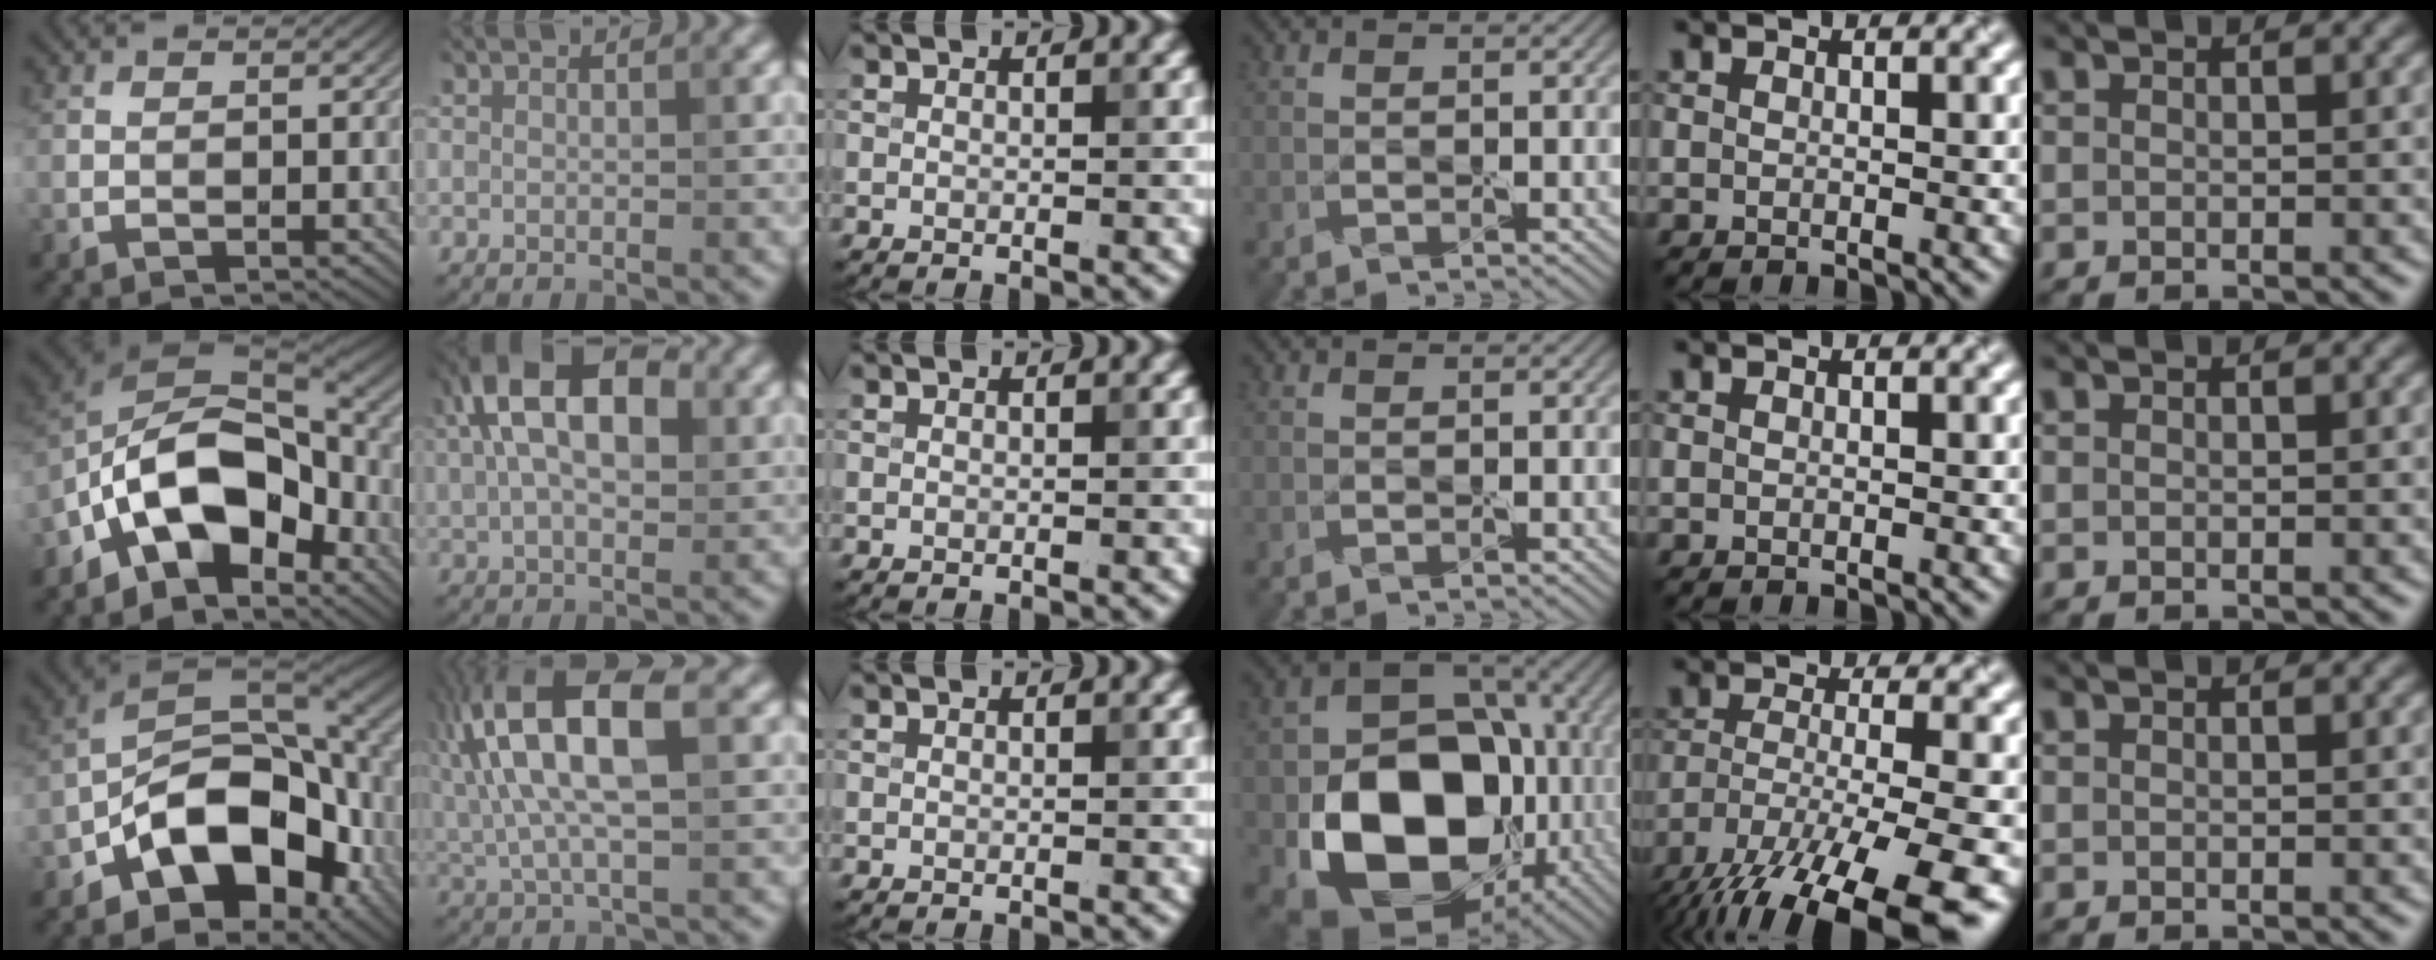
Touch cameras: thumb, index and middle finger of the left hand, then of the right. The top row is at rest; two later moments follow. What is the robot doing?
{"motion": "peel", "object": "shipping label"}